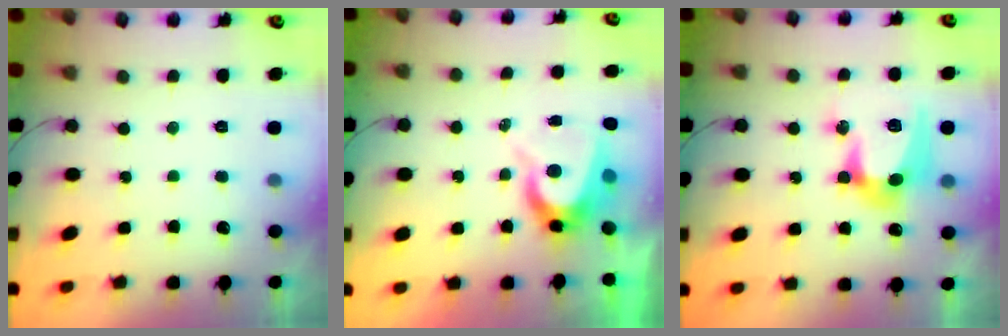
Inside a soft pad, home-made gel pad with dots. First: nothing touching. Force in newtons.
{"total": 7.7, "press": 7.7, "slide": 0.4}
{"total": 16.9, "press": 16.9, "slide": 0.6}